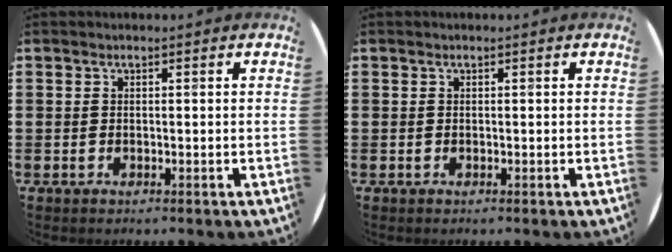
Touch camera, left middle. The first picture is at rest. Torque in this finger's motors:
{"motor_torque": [-0.07, 0.06, 0.01, 0.00]}